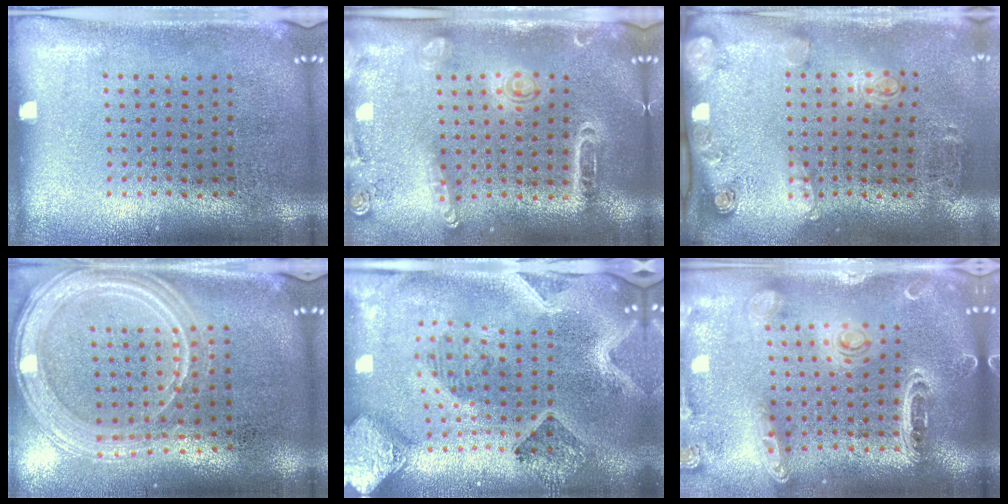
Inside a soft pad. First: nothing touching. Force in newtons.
{"total": 1.6, "press": 1.5, "slide": 0.4}
{"total": 2.0, "press": 1.2, "slide": 1.6}
{"total": 1.7, "press": 1.6, "slide": 0.4}
{"total": 3.7, "press": 3.0, "slide": 2.2}
{"total": 1.5, "press": 1.5, "slide": 0.1}